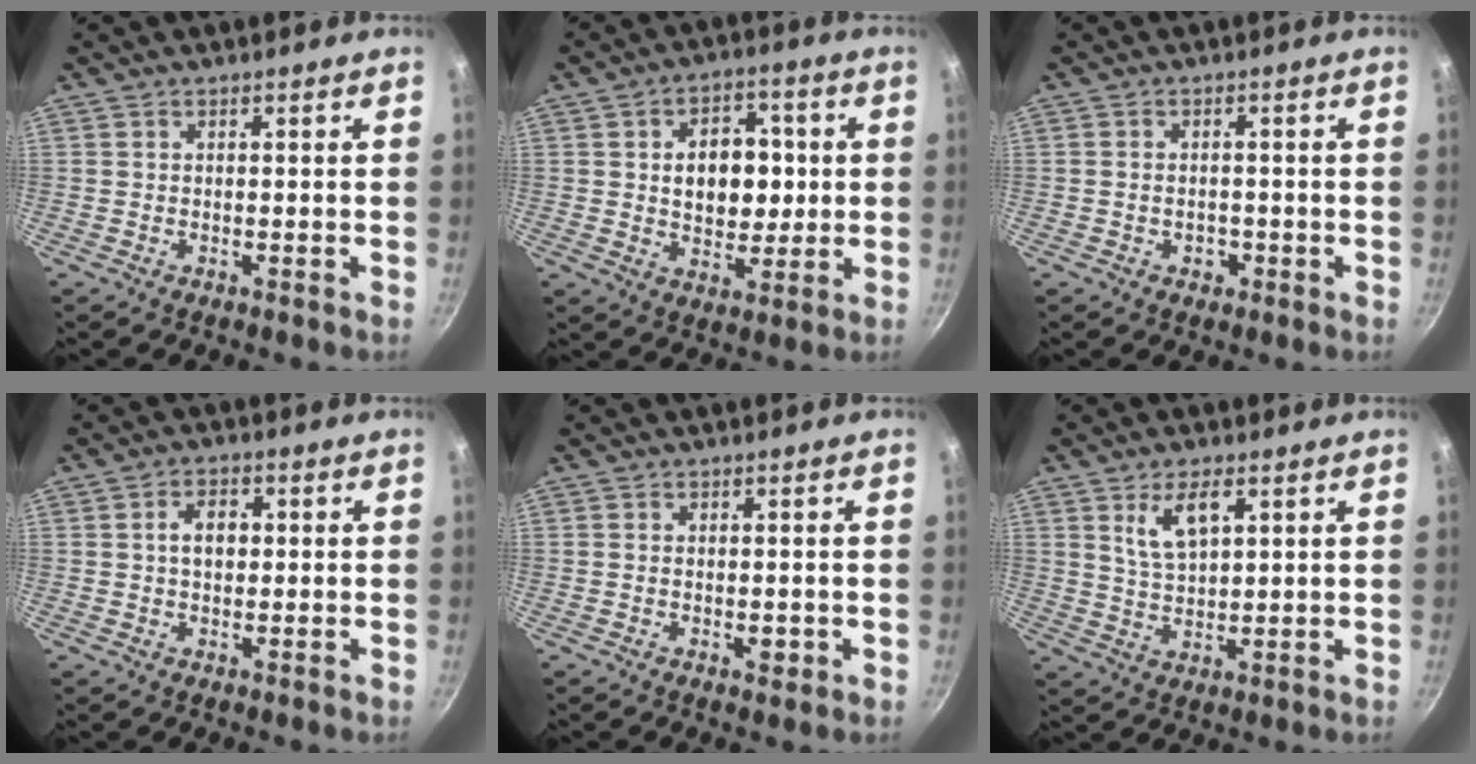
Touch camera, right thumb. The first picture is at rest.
{"total": 11.7, "force": [1.1, 8.2, 8.2], "torque": [-0.077, 0.005, 0.018]}
{"total": 2.3, "force": [-0.8, 1.8, 1.2], "torque": [-0.013, 0.007, -0.010]}
{"total": 4.5, "force": [0.4, 3.1, 3.2], "torque": [-0.036, 0.011, 0.004]}
{"total": 2.1, "force": [-0.5, 1.2, 1.7], "torque": [-0.025, -0.002, -0.008]}
{"total": 7.0, "force": [3.1, 3.3, 5.4], "torque": [-0.092, -0.015, 0.065]}